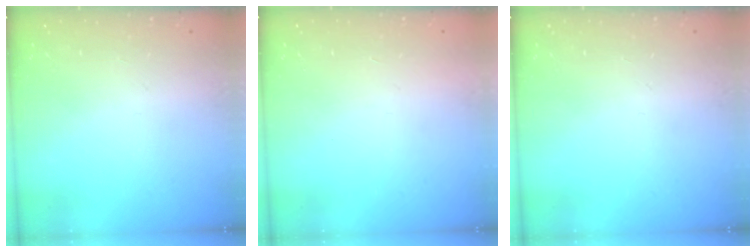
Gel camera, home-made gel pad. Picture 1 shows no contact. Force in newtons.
{"total": 1.6, "press": 1.5, "slide": 0.1}
{"total": 0.0}